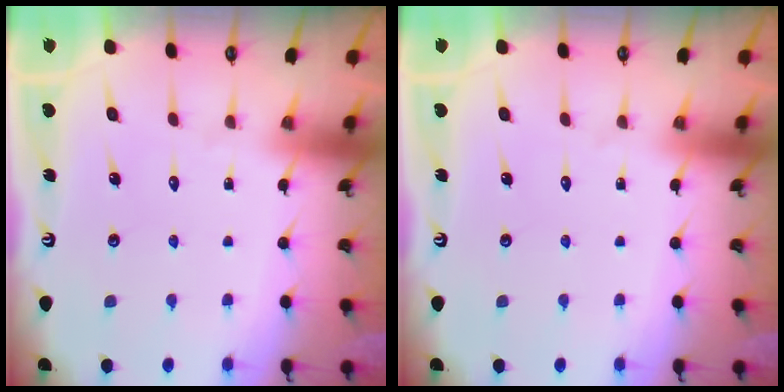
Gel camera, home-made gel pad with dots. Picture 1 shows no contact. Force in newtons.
{"total": 0.0}